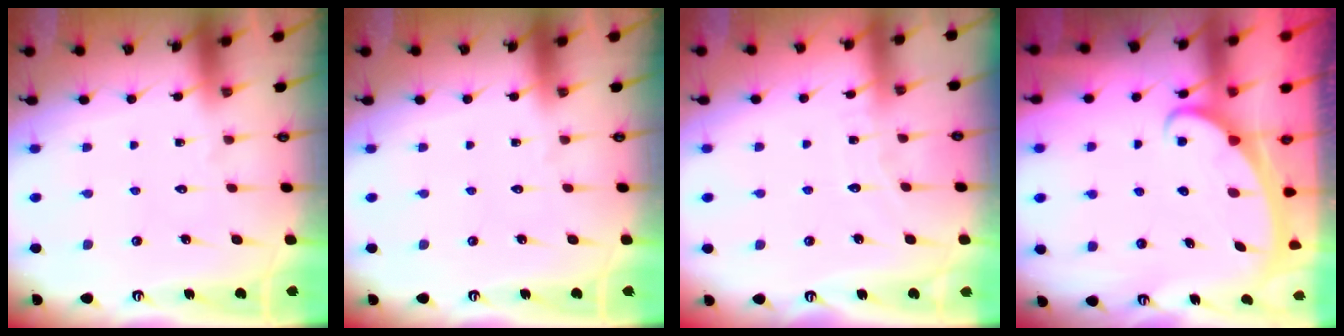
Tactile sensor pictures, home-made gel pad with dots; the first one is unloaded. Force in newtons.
{"total": 0.0}
{"total": 4.3, "press": 4.2, "slide": 0.6}
{"total": 2.3, "press": 2.3, "slide": 0.2}